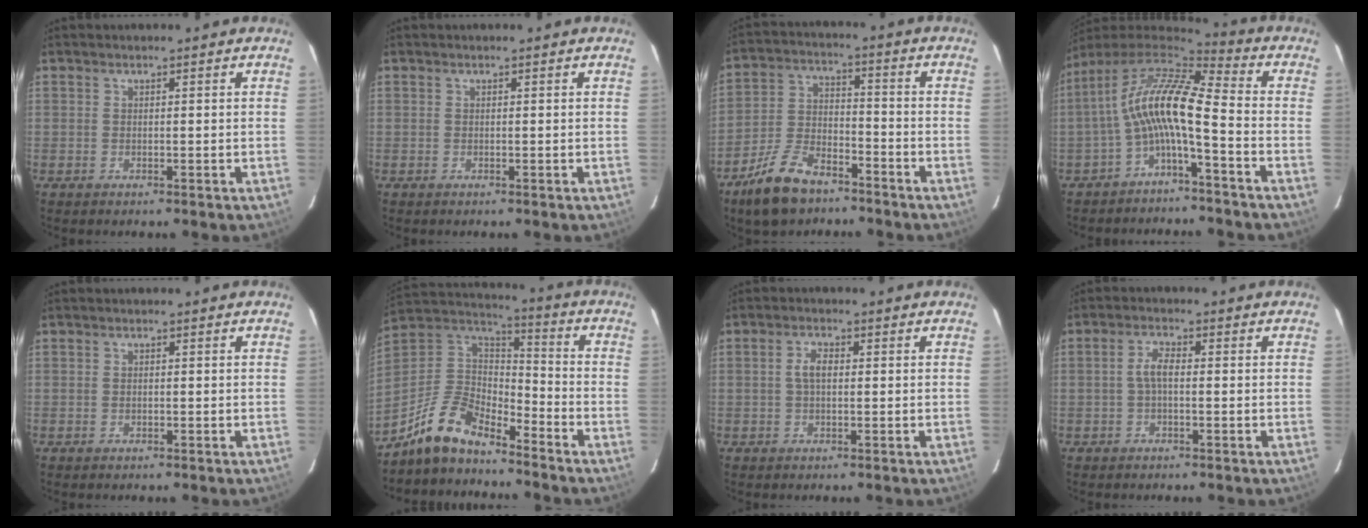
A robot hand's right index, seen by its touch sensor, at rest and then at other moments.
{"total": 0.0}
{"total": 12.2, "force": [-8.7, 5.5, 6.5], "torque": [-0.149, 0.003, -0.159]}
{"total": 11.9, "force": [-2.2, 2.2, 11.5], "torque": [-0.221, 0.015, -0.048]}
{"total": 0.0}
{"total": 13.8, "force": [-11.1, 4.9, 6.5], "torque": [-0.161, 0.011, -0.219]}
{"total": 2.7, "force": [0.2, 1.3, 2.4], "torque": [-0.049, 0.007, 0.004]}
{"total": 2.9, "force": [-0.3, 1.0, 2.7], "torque": [-0.058, 0.009, -0.006]}